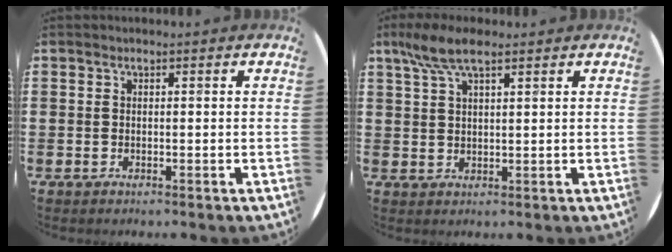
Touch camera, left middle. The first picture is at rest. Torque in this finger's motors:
{"motor_torque": [1.02, -0.97, 0.17, 0.15]}